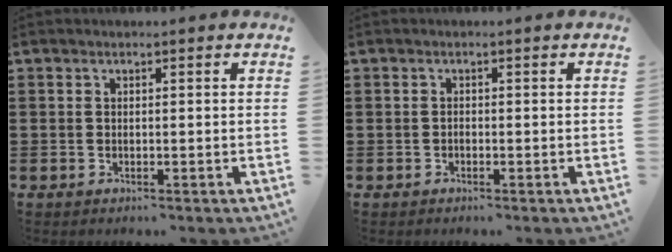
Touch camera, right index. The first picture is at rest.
{"total": 0.6, "force": [-0.4, 0.3, 0.2], "torque": [-0.006, -0.001, -0.009]}